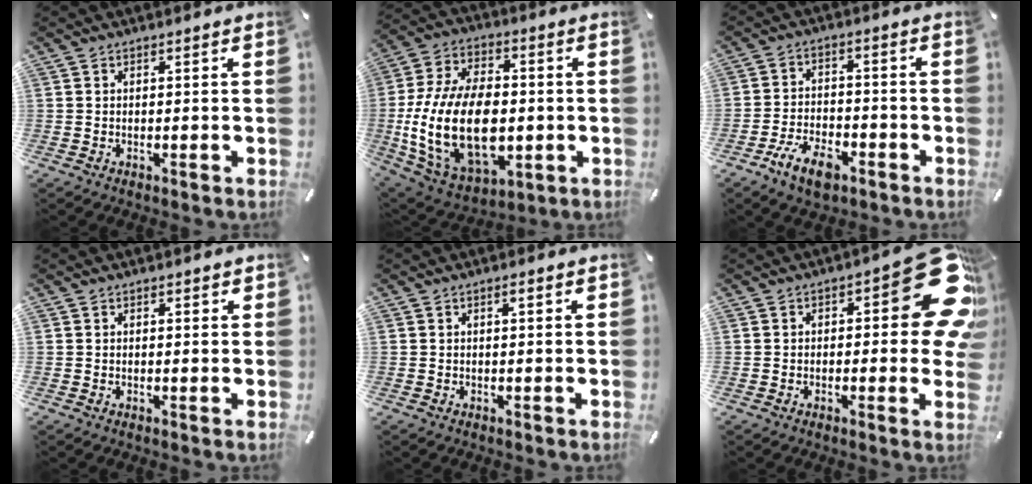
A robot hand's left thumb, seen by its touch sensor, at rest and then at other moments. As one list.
[{"total": 23.3, "force": [-3.6, 15.2, 17.3], "torque": [-0.365, 0.004, -0.052]}, {"total": 8.4, "force": [-5.2, 4.2, 5.0], "torque": [-0.104, 0.021, -0.095]}, {"total": 0.6, "force": [0.4, 0.4, 0.1], "torque": [0.005, 0.001, 0.005]}, {"total": 1.2, "force": [0.5, 0.2, 1.1], "torque": [-0.013, 0.000, 0.006]}, {"total": 19.6, "force": [5.5, 8.1, 17.0], "torque": [-0.195, -0.047, 0.093]}]